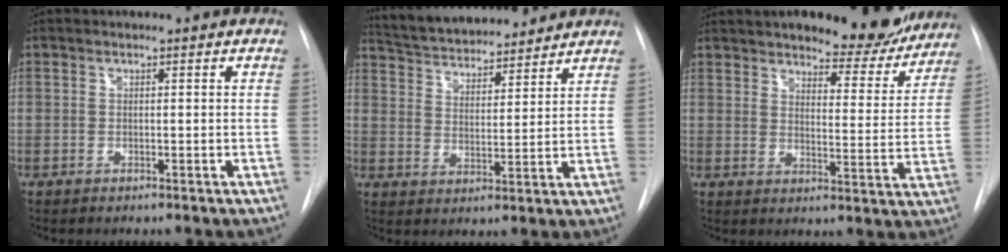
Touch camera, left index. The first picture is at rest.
{"total": 16.0, "force": [14.7, 3.4, 5.3], "torque": [-0.089, 0.022, 0.231]}
{"total": 14.5, "force": [13.1, 3.3, 5.4], "torque": [-0.059, -0.025, 0.170]}